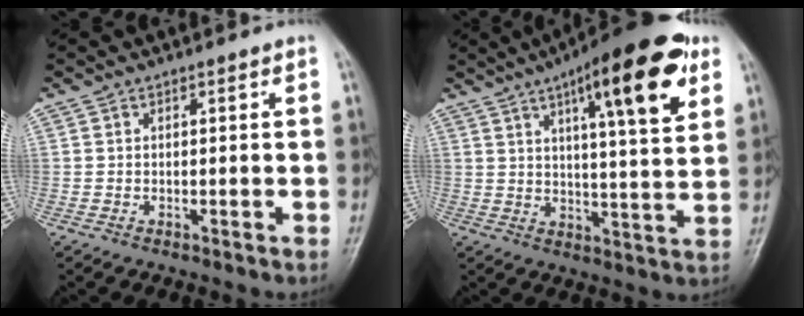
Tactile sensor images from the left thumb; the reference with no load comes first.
{"total": 18.5, "force": [9.1, 4.6, 15.4], "torque": [-0.202, -0.025, 0.128]}